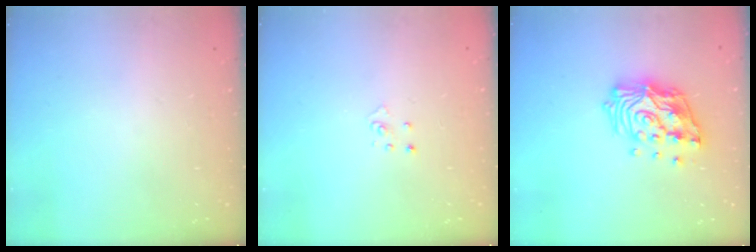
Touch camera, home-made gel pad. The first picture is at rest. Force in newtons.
{"total": 2.8, "press": 2.8, "slide": 0.3}
{"total": 16.1, "press": 16.0, "slide": 2.3}